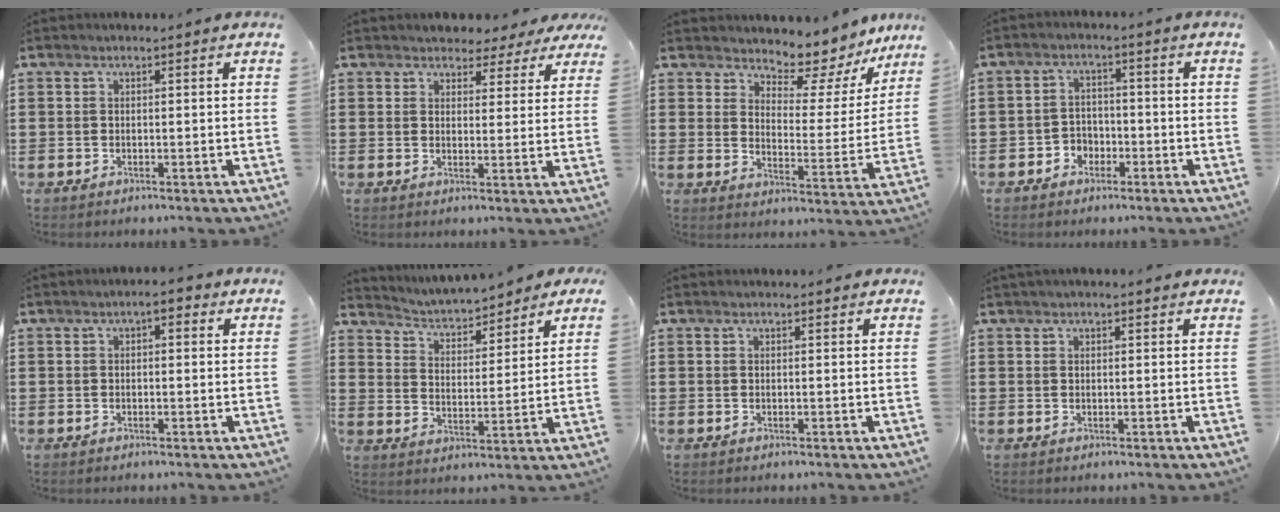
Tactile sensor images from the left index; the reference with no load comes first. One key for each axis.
{"total": 3.1, "fx": 2.7, "fy": 1.5, "fz": 0.2, "tx": -0.012, "ty": -0.006, "tz": 0.046}
{"total": 6.3, "fx": 6.1, "fy": 1.0, "fz": 1.4, "tx": -0.036, "ty": -0.054, "tz": 0.099}
{"total": 2.9, "fx": -2.0, "fy": 2.1, "fz": 0.4, "tx": -0.017, "ty": 0.006, "tz": -0.045}
{"total": 2.4, "fx": 1.0, "fy": 1.0, "fz": 2.0, "tx": -0.033, "ty": 0.007, "tz": 0.012}
{"total": 4.2, "fx": 4.1, "fy": 0.6, "fz": 0.4, "tx": -0.033, "ty": -0.029, "tz": 0.065}
{"total": 0.7, "fx": 0.7, "fy": 0.1, "fz": 0.1, "tx": 0.004, "ty": -0.003, "tz": 0.011}
{"total": 1.2, "fx": 1.1, "fy": 0.3, "fz": 0.4, "tx": -0.009, "ty": 0.004, "tz": 0.020}